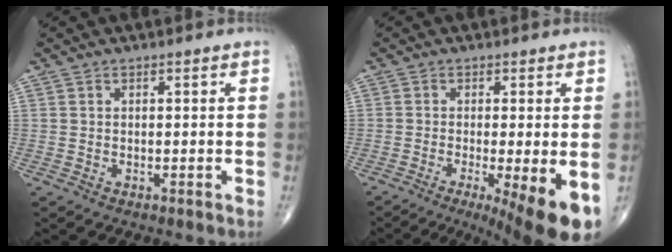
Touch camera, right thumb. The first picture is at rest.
{"total": 12.4, "force": [-5.1, 2.3, 11.1], "torque": [-0.136, -0.022, -0.074]}